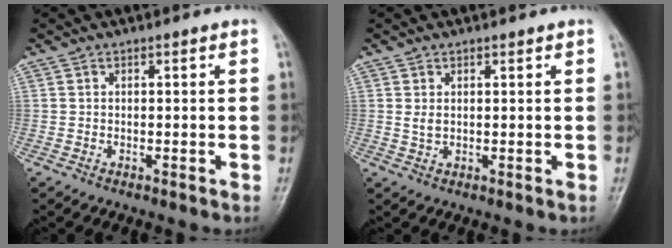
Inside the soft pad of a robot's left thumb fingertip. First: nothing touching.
{"total": 1.6, "force": [0.7, 1.0, 1.0], "torque": [-0.015, -0.006, 0.016]}